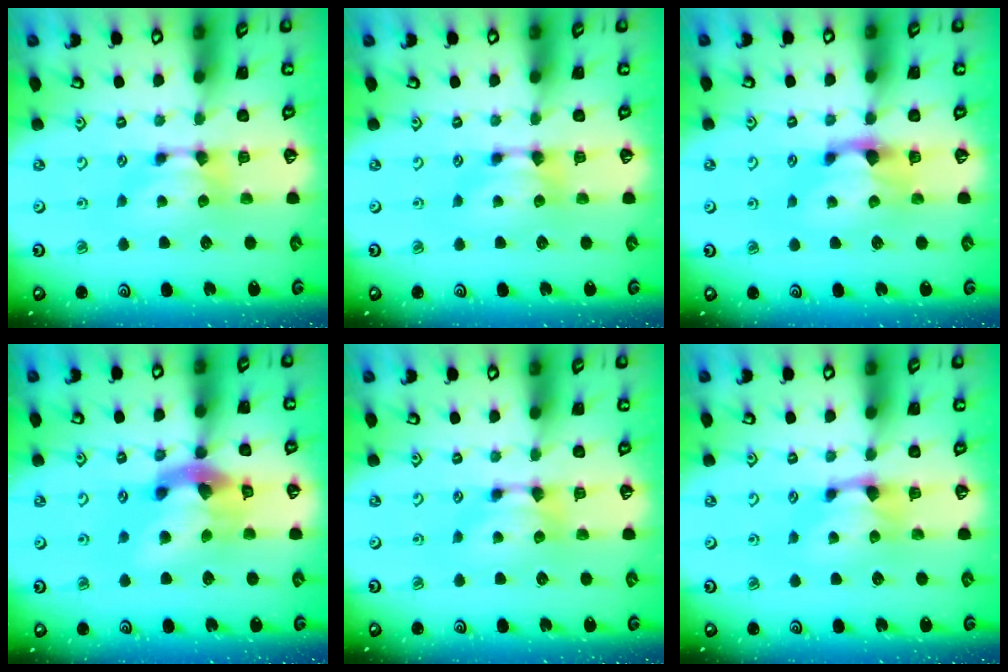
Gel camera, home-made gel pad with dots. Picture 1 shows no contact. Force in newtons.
{"total": 0.0}
{"total": 2.2, "press": 1.8, "slide": 1.1}
{"total": 8.2, "press": 7.7, "slide": 2.8}
{"total": 0.0}
{"total": 1.0, "press": 0.5, "slide": 0.8}